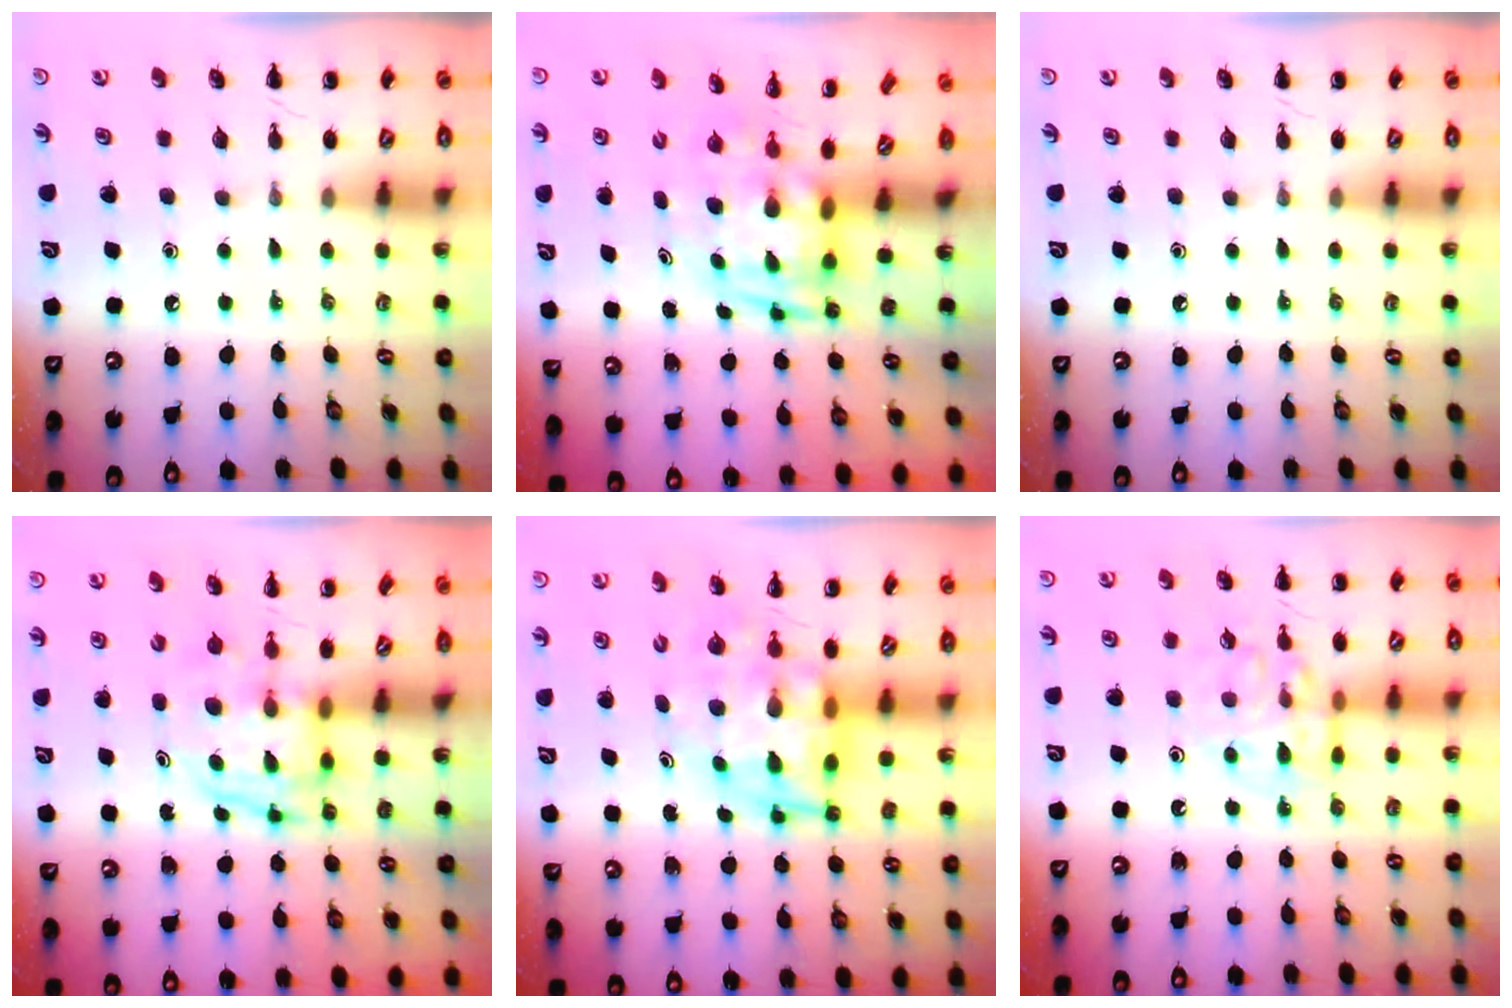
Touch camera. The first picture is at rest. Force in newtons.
{"total": 3.2, "press": 3.1, "slide": 0.8}
{"total": 0.0}
{"total": 4.0, "press": 3.9, "slide": 0.7}
{"total": 7.0, "press": 6.6, "slide": 2.3}
{"total": 12.4, "press": 12.3, "slide": 1.3}